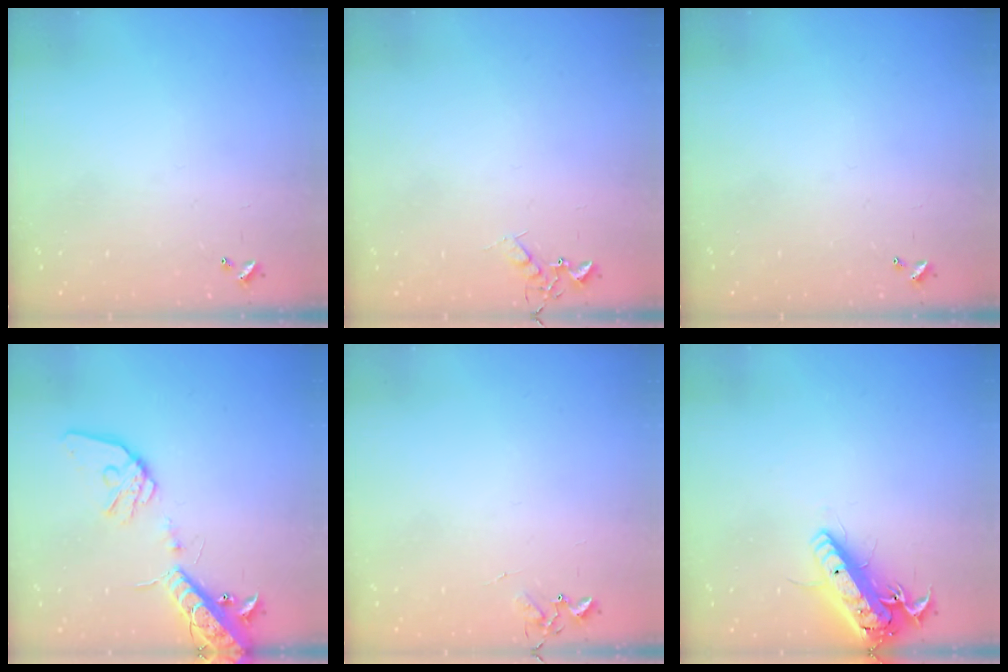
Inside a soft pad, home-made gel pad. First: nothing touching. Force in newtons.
{"total": 5.8, "press": 5.7, "slide": 0.6}
{"total": 0.0}
{"total": 18.9, "press": 18.6, "slide": 3.4}
{"total": 4.5, "press": 4.5, "slide": 0.5}
{"total": 17.6, "press": 17.2, "slide": 3.6}